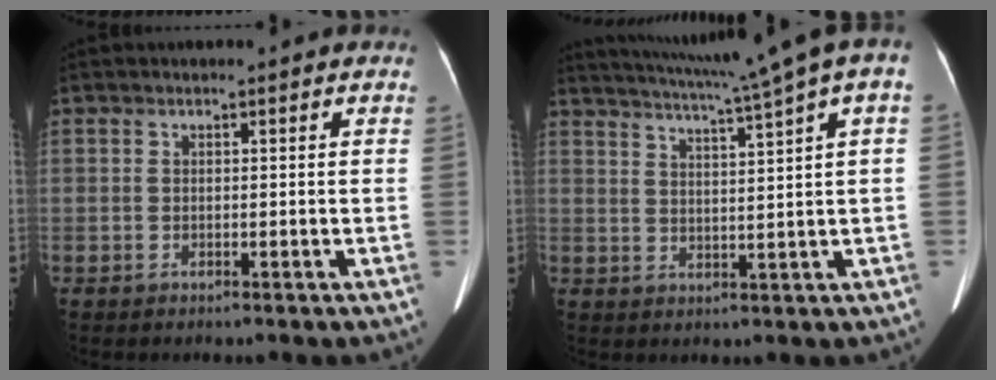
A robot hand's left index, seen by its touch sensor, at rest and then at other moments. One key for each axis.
{"total": 12.6, "fx": 8.8, "fy": -1.5, "fz": 8.8, "tx": -0.143, "ty": 0.011, "tz": 0.117}